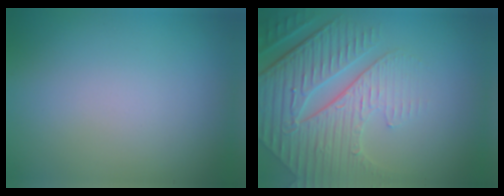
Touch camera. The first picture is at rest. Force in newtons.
{"total": 8.3, "press": 5.9, "slide": 5.8}